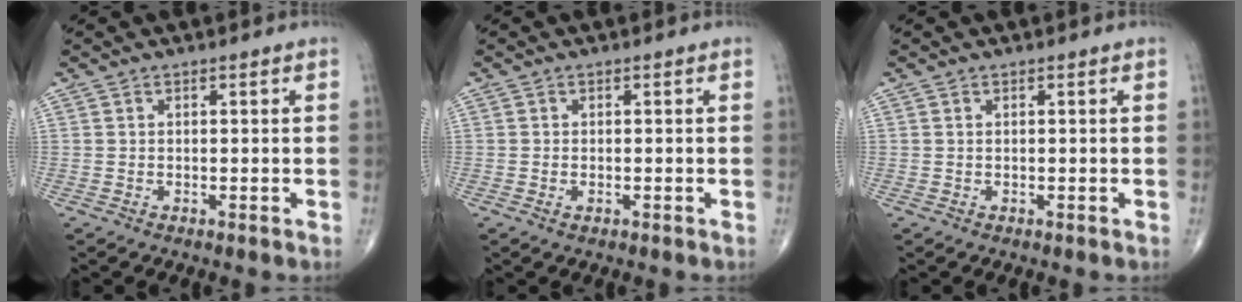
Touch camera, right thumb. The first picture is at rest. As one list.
[{"total": 0.8, "force": [-0.3, 0.5, 0.6], "torque": [-0.012, 0.004, -0.003]}, {"total": 0.0}]